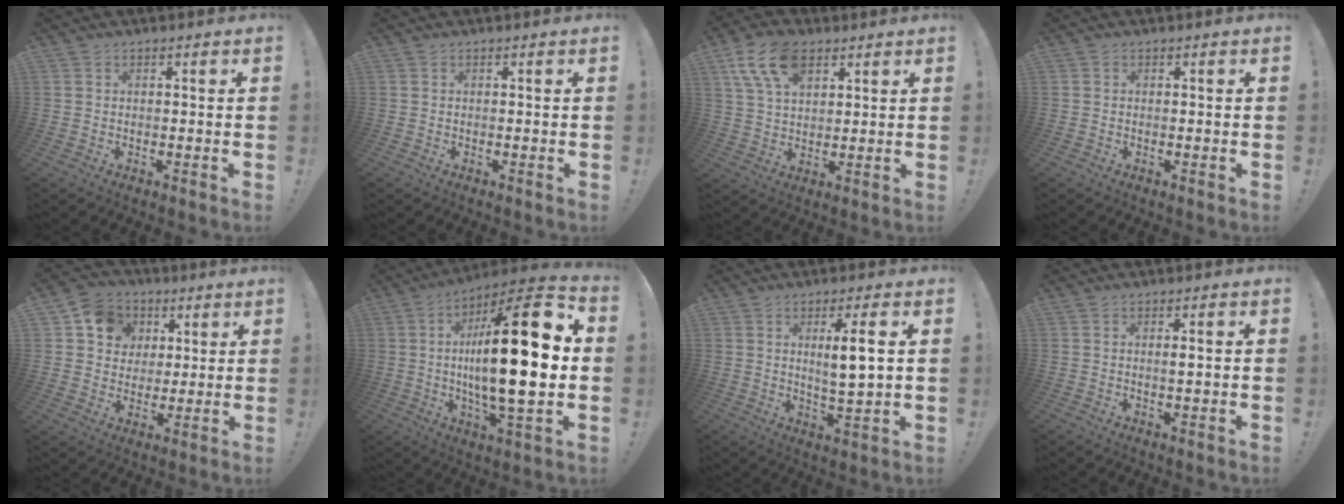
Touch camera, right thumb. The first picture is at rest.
{"total": 0.0}
{"total": 12.9, "force": [6.7, 7.5, 8.1], "torque": [-0.153, -0.014, 0.127]}
{"total": 0.0}
{"total": 11.3, "force": [3.7, 10.0, 3.7], "torque": [-0.046, -0.012, 0.075]}
{"total": 27.0, "force": [0.7, 6.9, 26.1], "torque": [-0.455, -0.010, -0.006]}
{"total": 7.7, "force": [1.9, 0.6, 7.5], "torque": [-0.125, -0.004, 0.025]}
{"total": 1.7, "force": [0.0, 0.0, 1.7], "torque": [-0.024, -0.004, -0.004]}